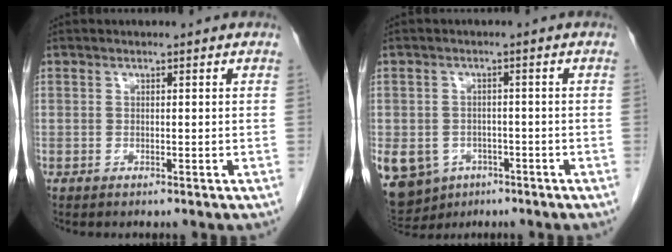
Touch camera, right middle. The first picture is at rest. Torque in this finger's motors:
{"motor_torque": [1.52, -0.62, 1.05, 0.21]}